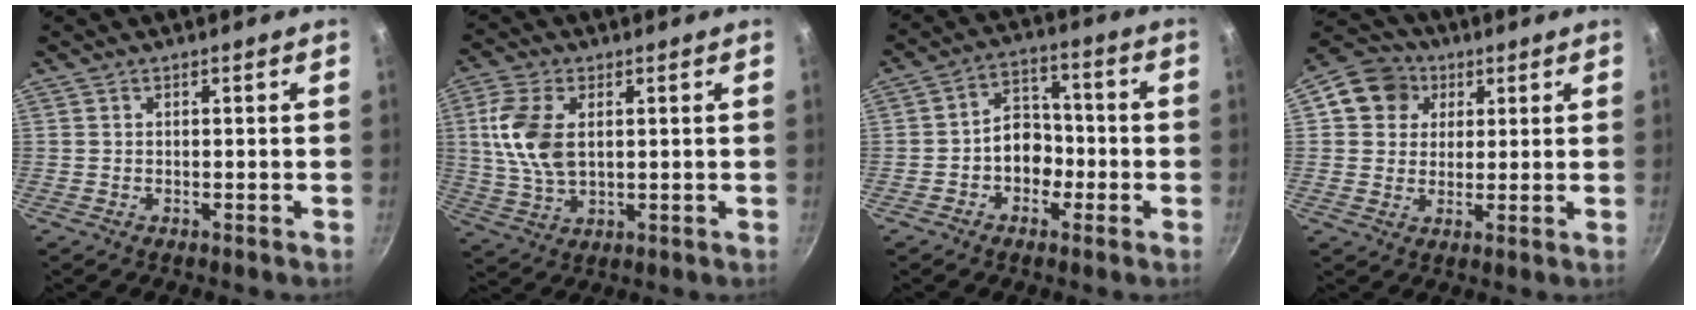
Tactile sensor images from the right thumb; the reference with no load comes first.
{"total": 10.7, "force": [1.9, 6.2, 8.5], "torque": [-0.169, -0.003, 0.038]}
{"total": 7.9, "force": [-2.1, 6.1, 4.6], "torque": [-0.025, 0.034, -0.041]}
{"total": 9.1, "force": [3.1, 8.0, 3.2], "torque": [-0.021, 0.009, 0.038]}